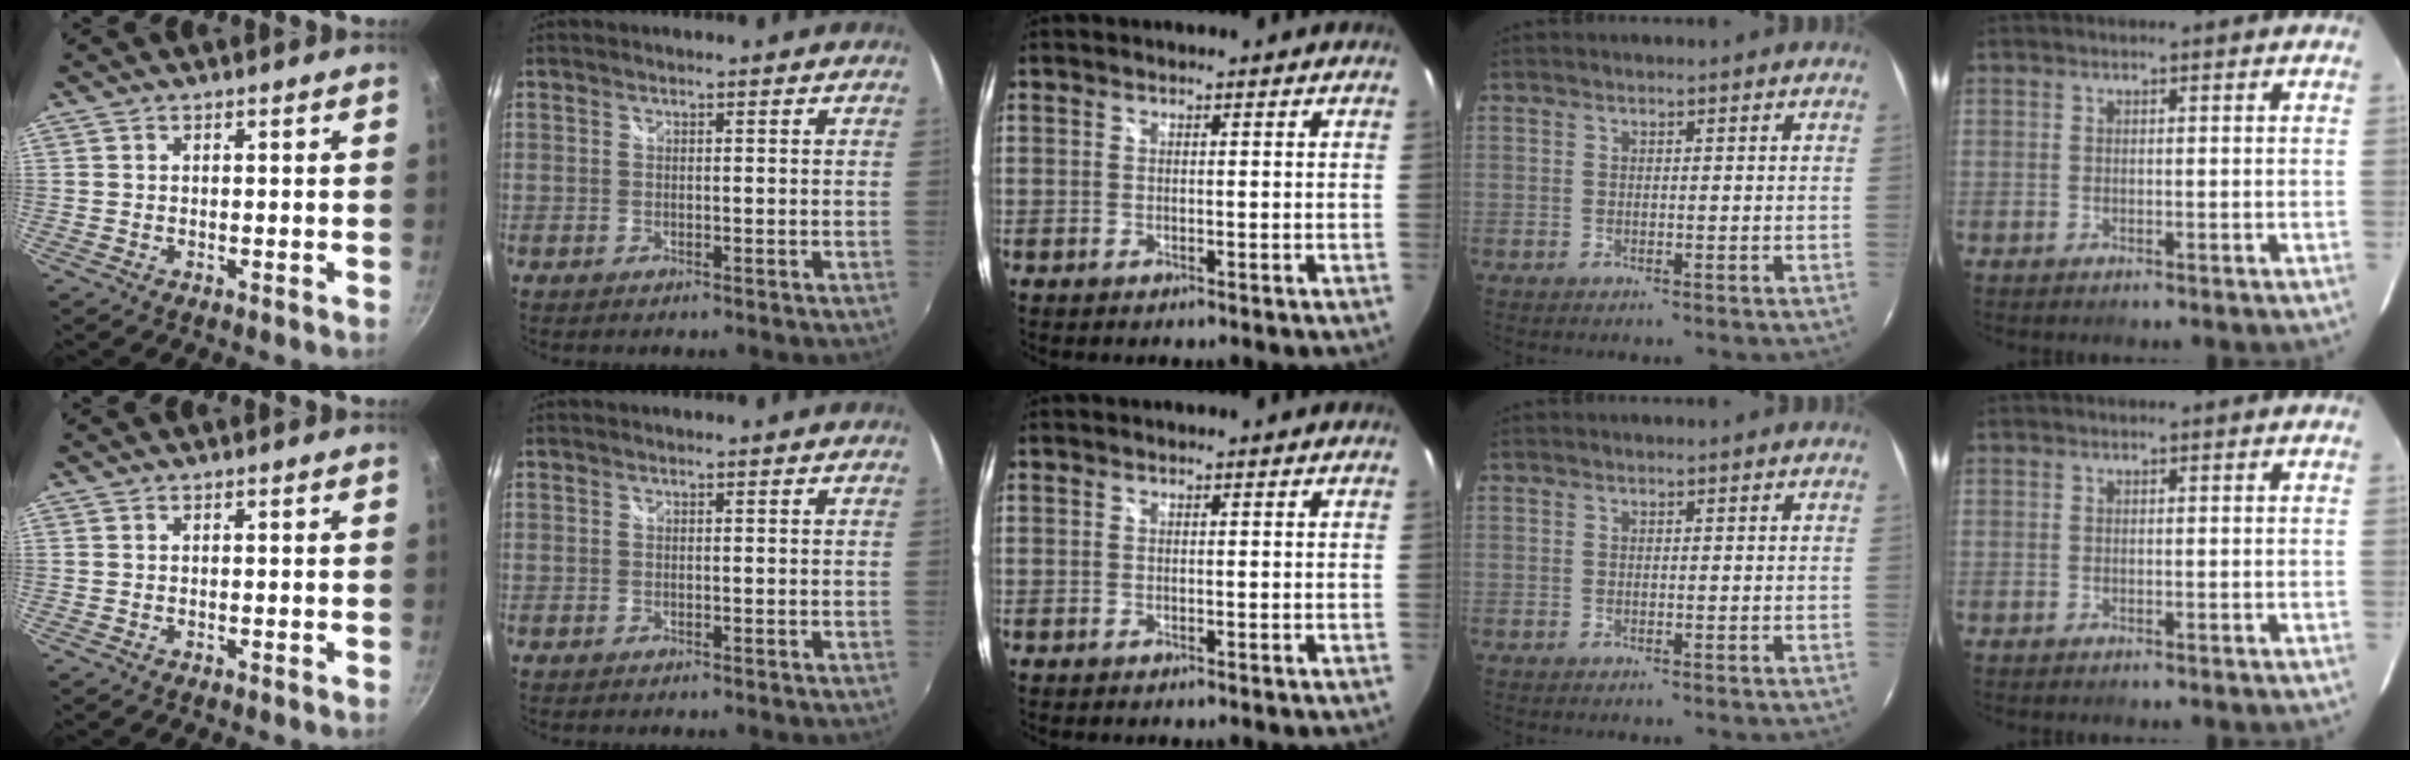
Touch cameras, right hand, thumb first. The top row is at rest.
{}